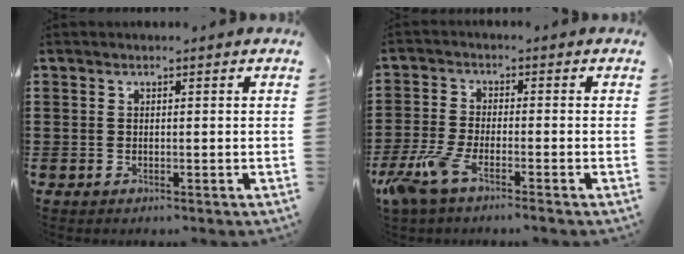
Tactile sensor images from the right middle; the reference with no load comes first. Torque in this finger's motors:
{"motor_torque": [1.42, -0.72, 0.31, 0.21]}